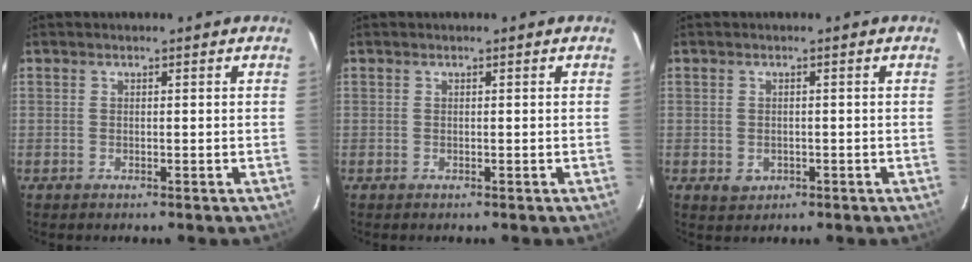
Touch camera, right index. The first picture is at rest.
{"total": 0.0}
{"total": 2.5, "force": [-0.6, 2.1, 1.2], "torque": [-0.022, 0.000, -0.001]}